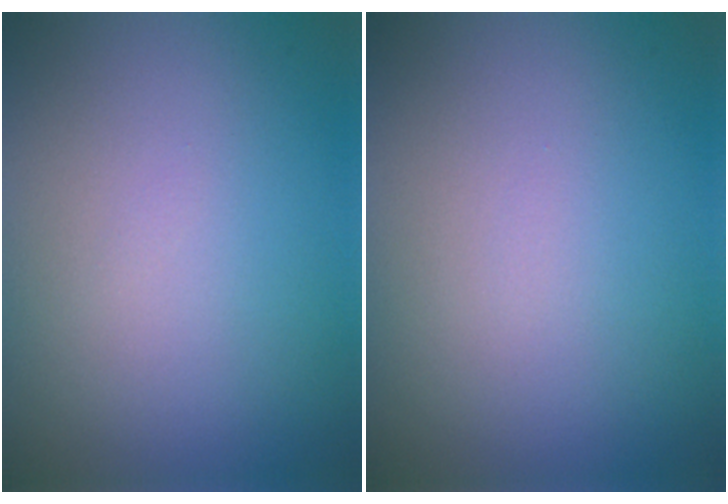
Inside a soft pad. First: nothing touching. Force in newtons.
{"total": 0.0}